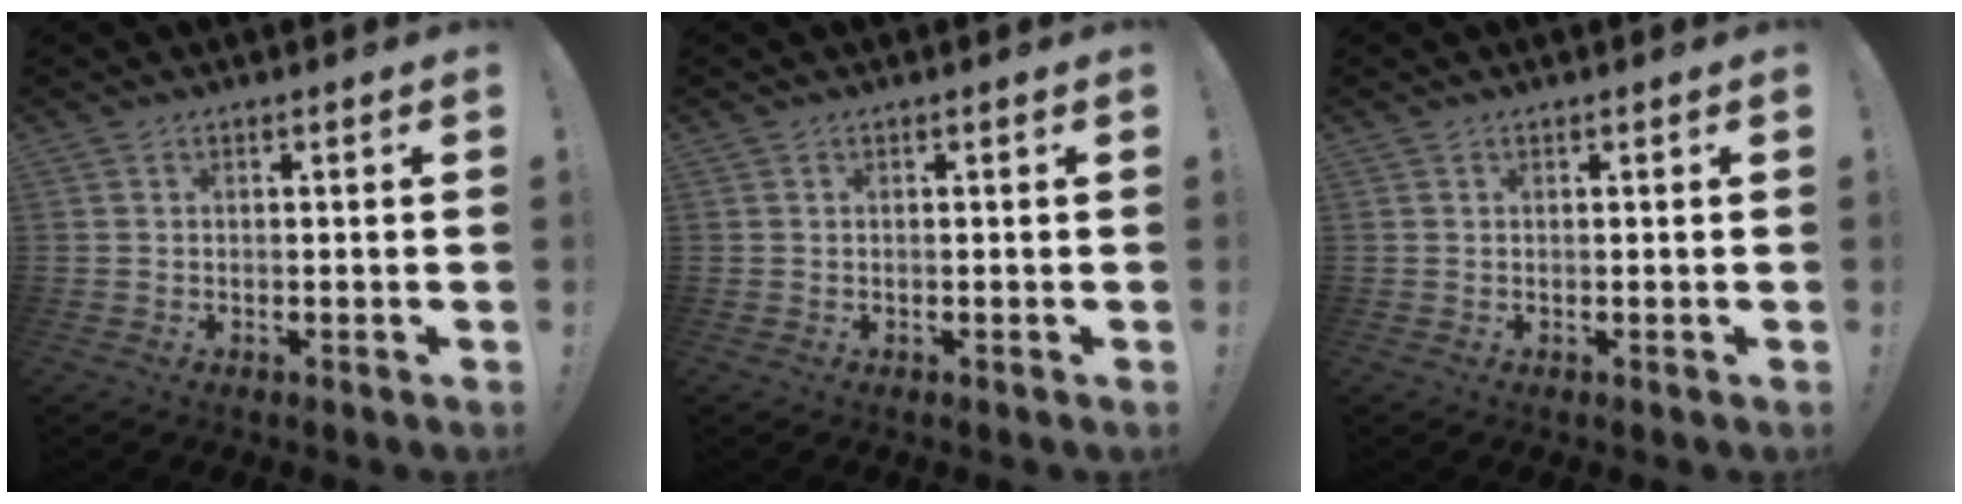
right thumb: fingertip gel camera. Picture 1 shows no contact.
{"total": 0.0}
{"total": 0.0}